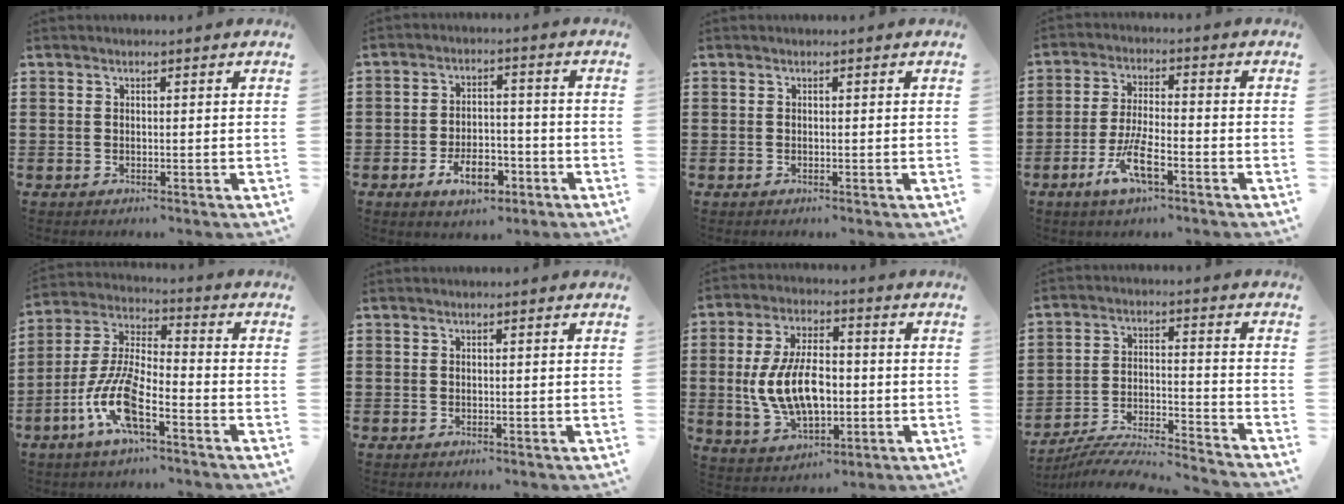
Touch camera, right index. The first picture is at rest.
{"total": 7.2, "force": [-3.8, 3.4, 5.1], "torque": [-0.086, 0.006, -0.068]}
{"total": 0.0}
{"total": 7.0, "force": [-3.4, 1.5, 5.9], "torque": [-0.136, -0.015, -0.067]}
{"total": 10.2, "force": [-5.2, 3.0, 8.3], "torque": [-0.200, -0.010, -0.101]}
{"total": 0.0}
{"total": 10.7, "force": [-1.0, 6.0, 8.8], "torque": [-0.183, 0.005, -0.020]}
{"total": 6.6, "force": [-6.3, 0.1, 1.8], "torque": [-0.035, -0.005, -0.127]}